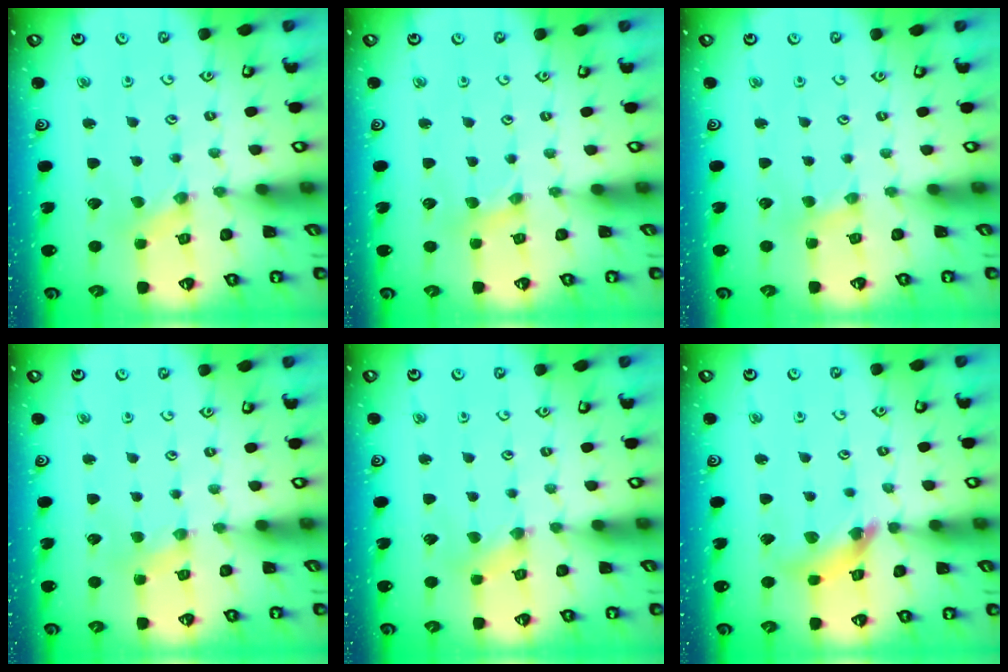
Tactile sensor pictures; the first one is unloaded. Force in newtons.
{"total": 1.5, "press": 1.5, "slide": 0.3}
{"total": 2.3, "press": 2.3, "slide": 0.3}
{"total": 1.4, "press": 1.4, "slide": 0.3}
{"total": 1.5, "press": 1.4, "slide": 0.3}
{"total": 11.1, "press": 11.0, "slide": 1.4}